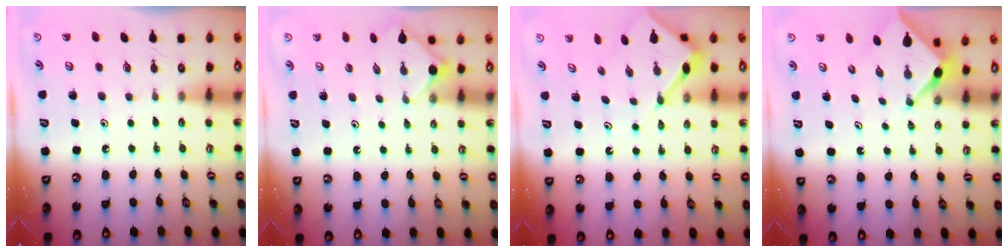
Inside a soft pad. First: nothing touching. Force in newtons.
{"total": 2.3, "press": 2.2, "slide": 0.3}
{"total": 5.6, "press": 5.5, "slide": 0.6}
{"total": 3.1, "press": 3.0, "slide": 0.4}